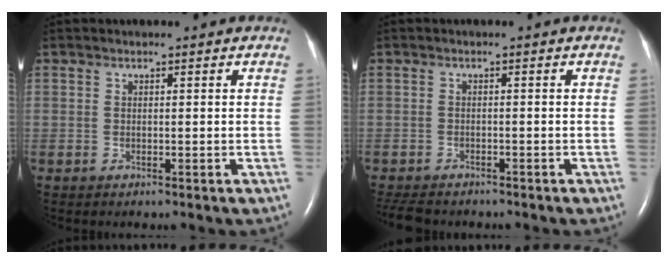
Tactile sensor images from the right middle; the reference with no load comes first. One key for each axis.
{"total": 5.8, "fx": -5.0, "fy": 1.9, "fz": 2.1, "tx": -0.035, "ty": -0.009, "tz": -0.077}